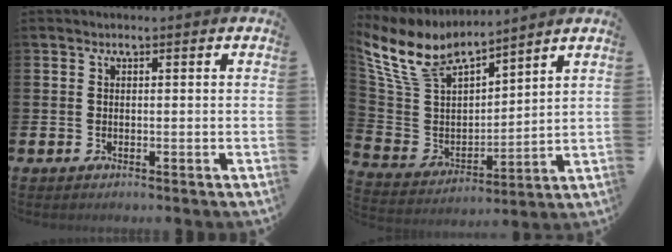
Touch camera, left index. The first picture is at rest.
{"total": 9.0, "force": [7.6, 3.7, 3.0], "torque": [-0.106, -0.047, 0.138]}